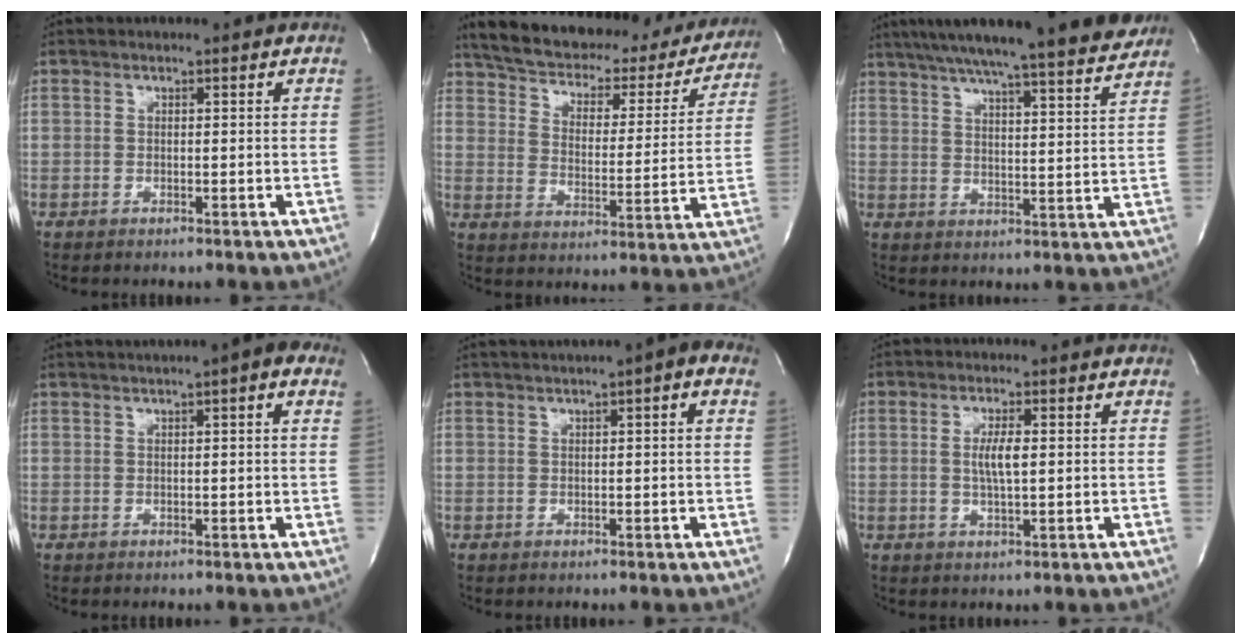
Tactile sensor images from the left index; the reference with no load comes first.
{"total": 26.8, "force": [23.2, 8.8, 10.1], "torque": [-0.162, -0.009, 0.295]}
{"total": 20.7, "force": [18.3, 0.7, 9.7], "torque": [-0.153, -0.012, 0.244]}
{"total": 5.7, "force": [3.1, 0.5, 4.7], "torque": [-0.063, 0.023, 0.039]}
{"total": 5.0, "force": [2.4, 0.4, 4.4], "torque": [-0.061, 0.022, 0.030]}
{"total": 3.6, "force": [0.3, 0.5, 3.6], "torque": [-0.067, -0.005, 0.003]}